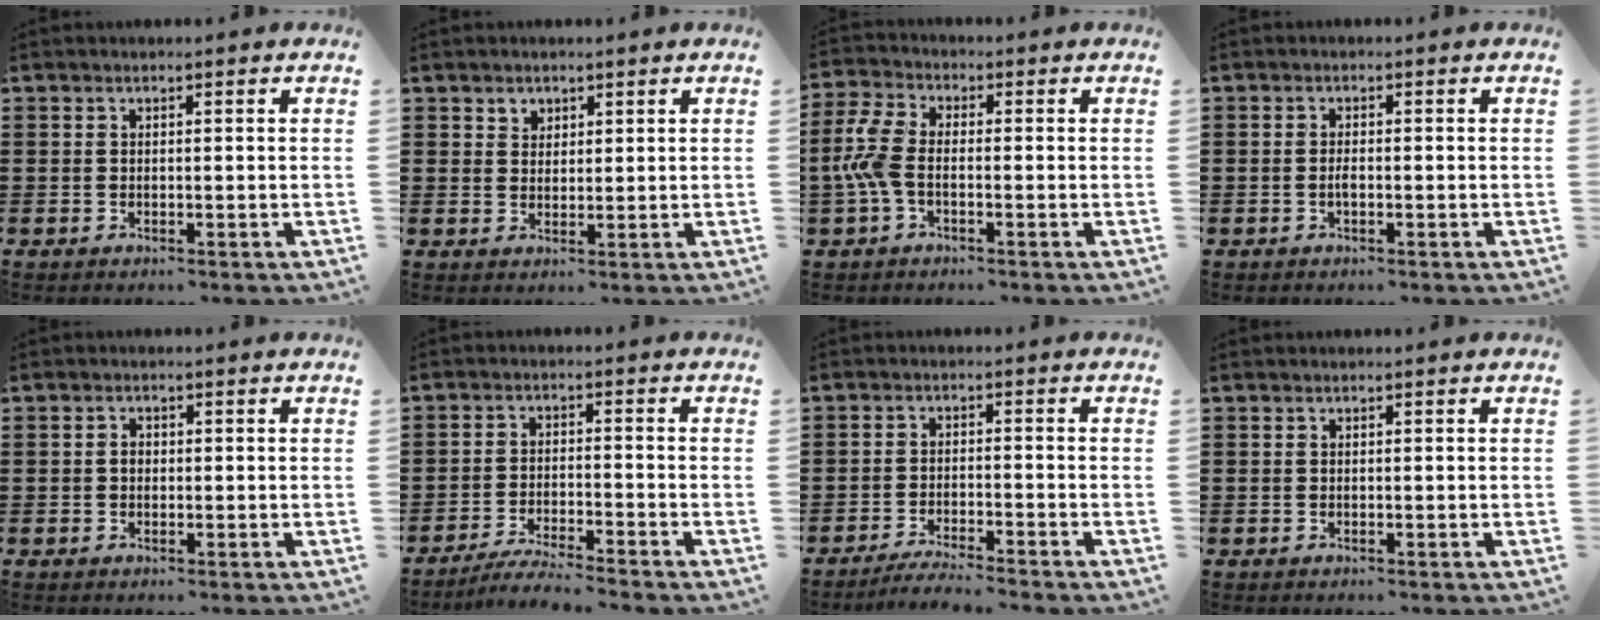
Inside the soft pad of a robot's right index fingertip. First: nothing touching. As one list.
[{"total": 1.9, "force": [1.4, 1.3, 0.0], "torque": [-0.007, 0.005, 0.027]}, {"total": 6.2, "force": [-1.2, 3.2, 5.1], "torque": [-0.141, -0.007, -0.033]}, {"total": 1.4, "force": [-0.4, 0.4, 1.3], "torque": [-0.026, -0.002, -0.007]}, {"total": 1.2, "force": [-0.1, 0.9, 0.8], "torque": [-0.018, 0.004, -0.002]}, {"total": 4.2, "force": [-4.1, -0.5, 1.0], "torque": [-0.026, -0.008, -0.083]}, {"total": 3.4, "force": [-3.3, -0.5, 0.7], "torque": [-0.013, -0.005, -0.066]}, {"total": 0.0}]